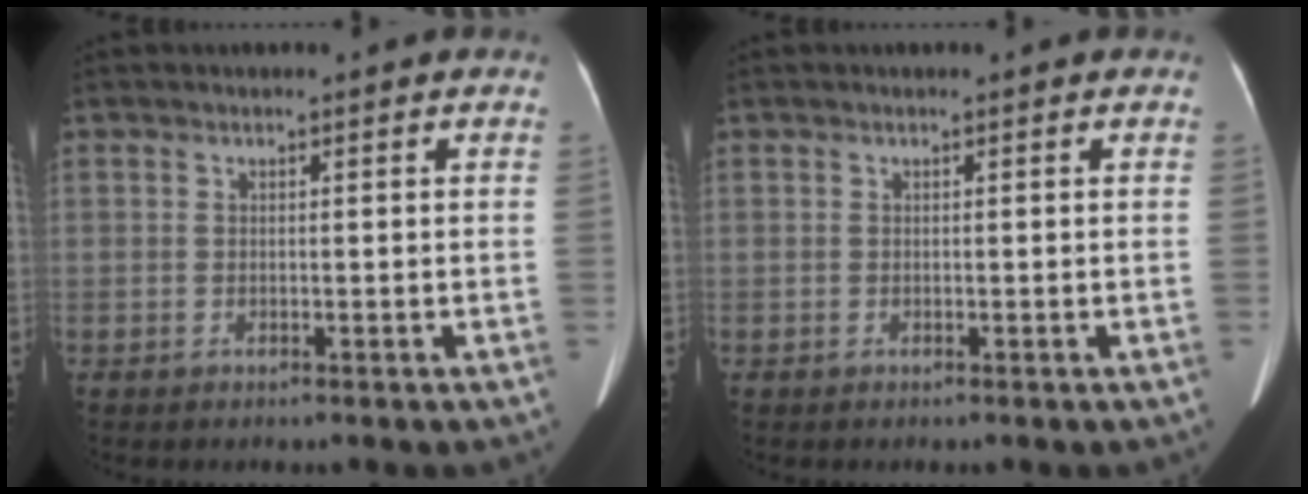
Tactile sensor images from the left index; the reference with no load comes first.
{"total": 0.0}